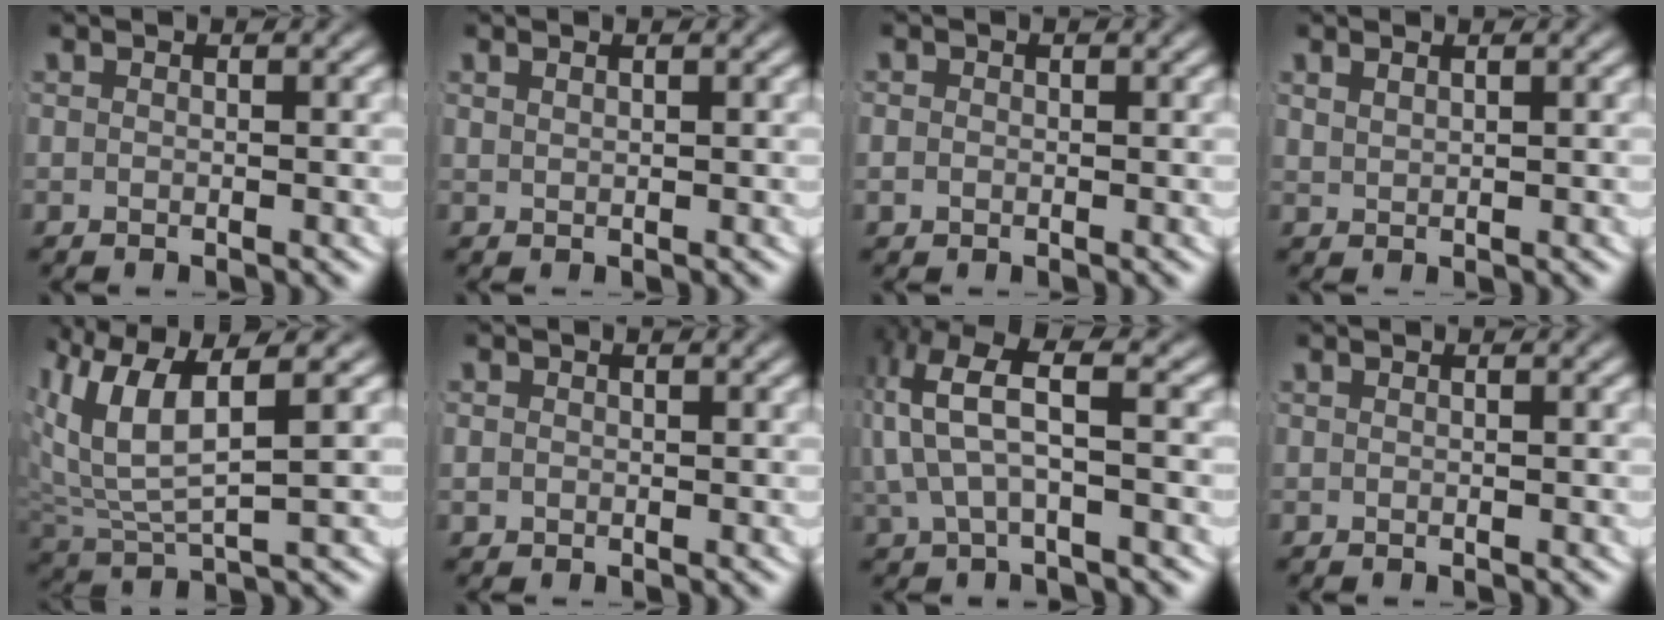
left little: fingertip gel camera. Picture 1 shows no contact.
{"total": 0.6, "force": [0.5, -0.3, 0.1], "torque": [0.002, 0.000, 0.013]}
{"total": 1.3, "force": [-0.3, 1.1, 0.5], "torque": [-0.017, -0.007, -0.003]}
{"total": 0.9, "force": [0.8, -0.2, 0.2], "torque": [-0.002, -0.002, 0.024]}
{"total": 6.6, "force": [1.9, 3.4, 5.3], "torque": [-0.120, 0.000, 0.038]}
{"total": 1.3, "force": [0.0, 1.2, 0.5], "torque": [-0.017, -0.006, 0.002]}
{"total": 7.7, "force": [1.9, 4.8, 5.8], "torque": [-0.136, 0.005, 0.024]}
{"total": 0.0}